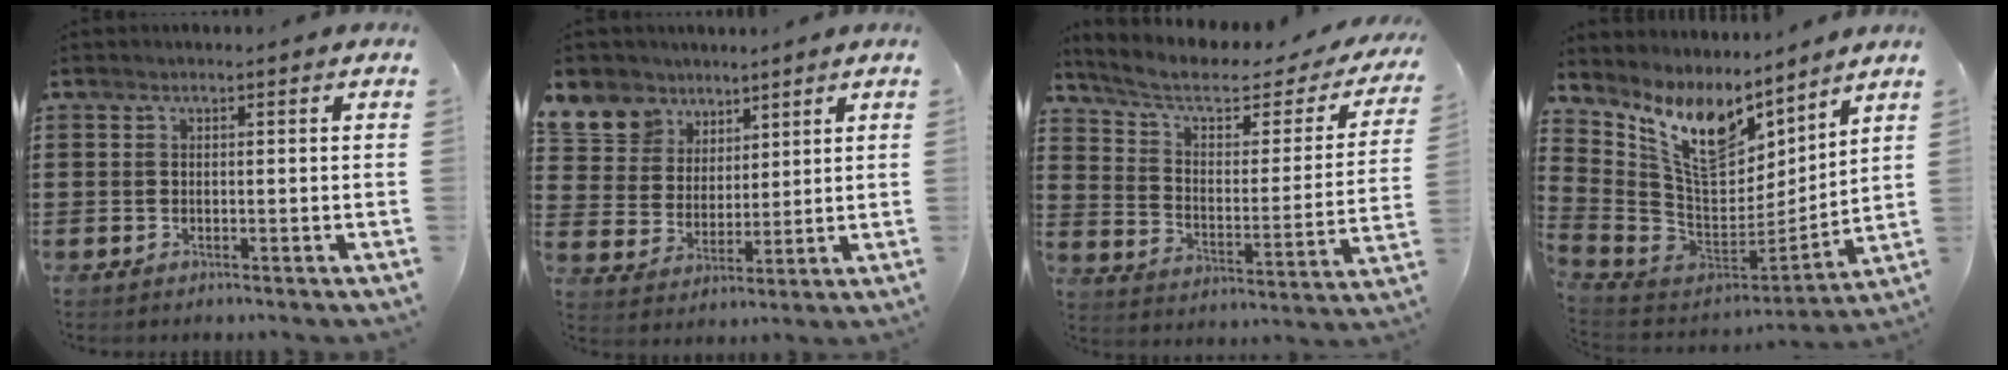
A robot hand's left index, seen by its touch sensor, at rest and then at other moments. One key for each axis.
{"total": 7.6, "fx": 5.4, "fy": 5.3, "fz": 0.4, "tx": -0.056, "ty": -0.021, "tz": 0.106}
{"total": 5.9, "fx": 3.6, "fy": 2.3, "fz": 4.1, "tx": -0.096, "ty": -0.021, "tz": 0.057}
{"total": 13.1, "fx": 8.8, "fy": 5.5, "fz": 8.0, "tx": -0.210, "ty": -0.055, "tz": 0.157}